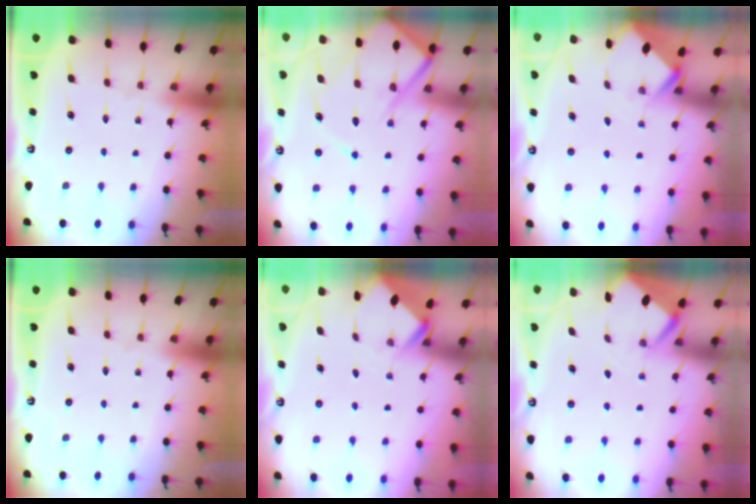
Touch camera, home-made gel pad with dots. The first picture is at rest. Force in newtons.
{"total": 12.7, "press": 12.7, "slide": 1.3}
{"total": 2.1, "press": 2.1, "slide": 0.1}
{"total": 0.0}
{"total": 2.6, "press": 2.6, "slide": 0.2}
{"total": 2.6, "press": 2.6, "slide": 0.1}